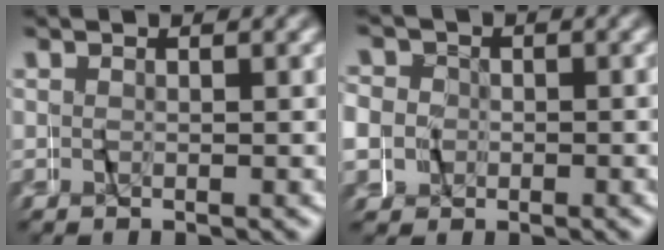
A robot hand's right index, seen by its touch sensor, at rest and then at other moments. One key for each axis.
{"total": 5.4, "fx": 0.1, "fy": 5.3, "fz": 1.3, "tx": -0.037, "ty": 0.003, "tz": -0.008}